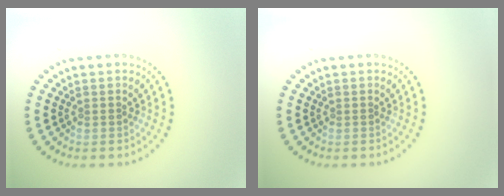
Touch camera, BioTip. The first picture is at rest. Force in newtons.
{"total": 0.0}